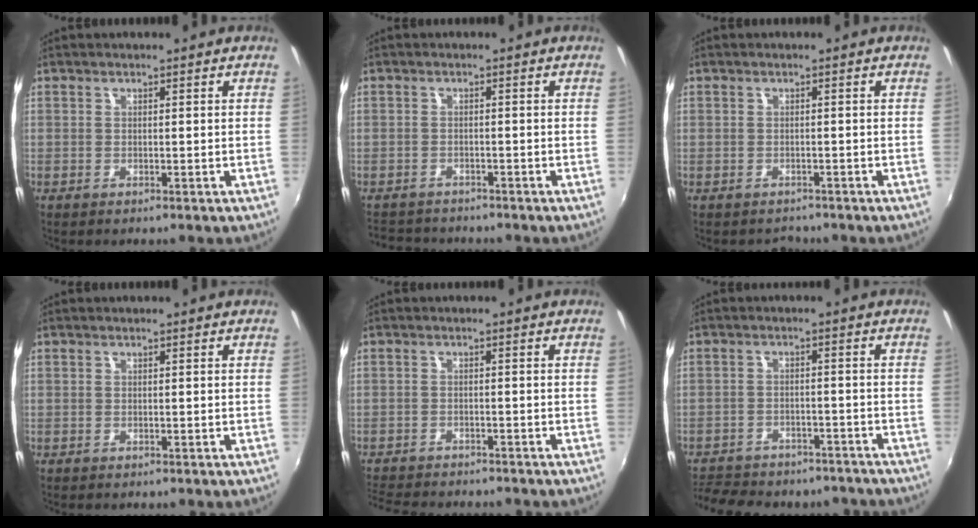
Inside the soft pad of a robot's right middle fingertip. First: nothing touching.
{"total": 5.2, "force": [-4.7, 2.1, 0.7], "torque": [-0.030, 0.002, -0.081]}
{"total": 1.8, "force": [-1.3, 1.2, -0.3], "torque": [0.000, 0.004, -0.018]}
{"total": 0.0}
{"total": 9.5, "force": [-8.7, 2.2, 3.2], "torque": [-0.088, -0.016, -0.138]}
{"total": 17.6, "force": [-14.8, 7.0, 6.3], "torque": [-0.150, 0.004, -0.195]}